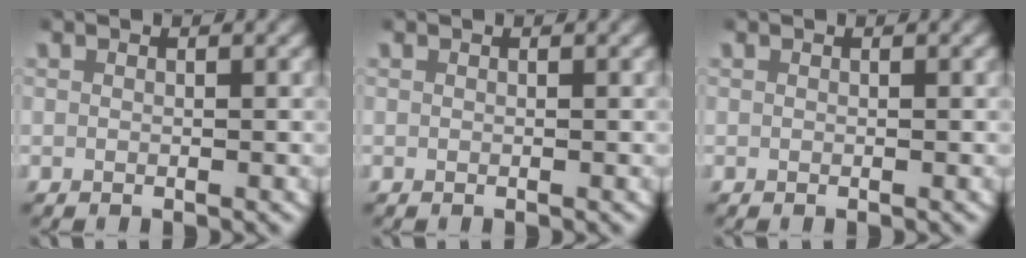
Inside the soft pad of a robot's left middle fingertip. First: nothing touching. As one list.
[{"total": 0.0}, {"total": 0.0}]